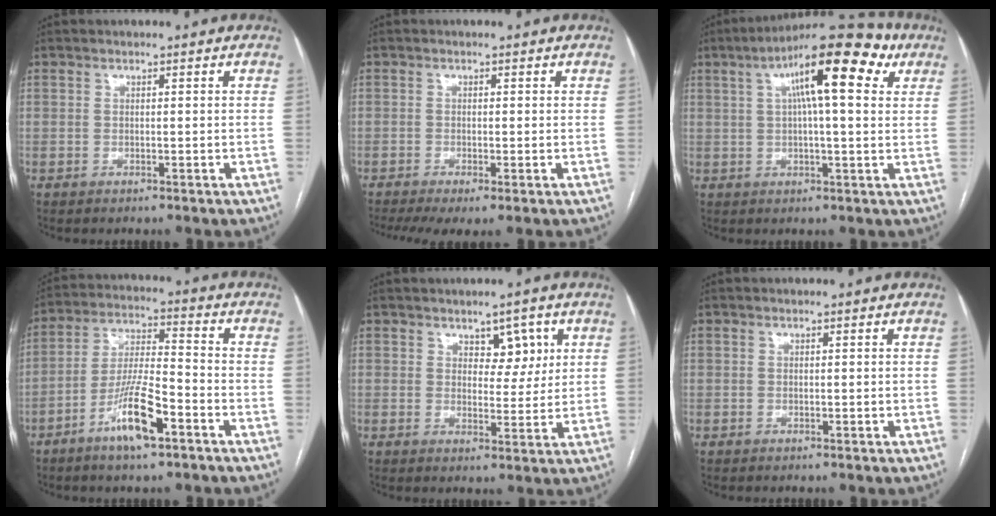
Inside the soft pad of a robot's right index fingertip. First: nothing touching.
{"total": 4.7, "force": [-2.7, 1.2, 3.7], "torque": [-0.063, -0.012, -0.049]}
{"total": 15.0, "force": [6.2, 3.1, 13.4], "torque": [-0.208, 0.043, 0.089]}
{"total": 10.3, "force": [-5.6, 1.6, 8.6], "torque": [-0.170, -0.005, -0.101]}
{"total": 4.6, "force": [2.3, 2.5, 3.1], "torque": [-0.034, 0.004, 0.035]}
{"total": 0.0}